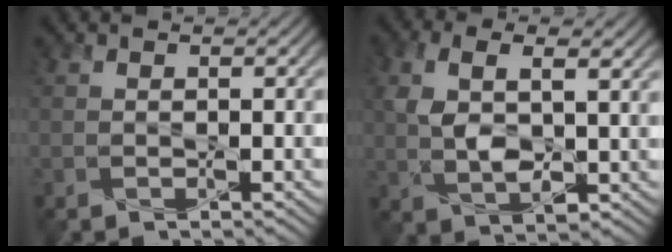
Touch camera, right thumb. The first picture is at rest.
{"total": 7.3, "force": [1.7, 3.7, 6.1], "torque": [-0.131, -0.001, 0.029]}